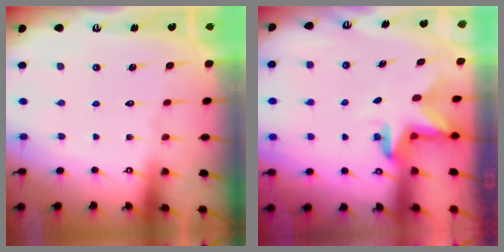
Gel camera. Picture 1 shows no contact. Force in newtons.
{"total": 2.8, "press": 2.8, "slide": 0.2}